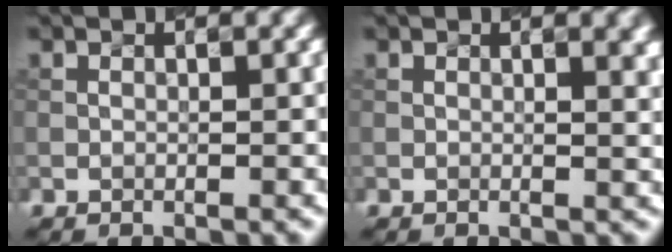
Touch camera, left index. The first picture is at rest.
{"total": 3.9, "force": [1.6, 1.8, 3.1], "torque": [-0.017, 0.014, 0.015]}